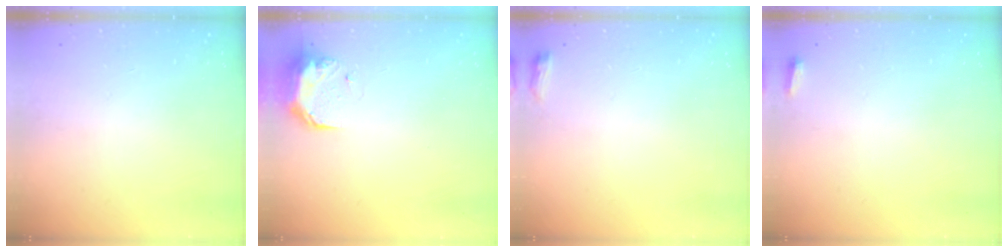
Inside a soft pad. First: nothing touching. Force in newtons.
{"total": 9.3, "press": 9.1, "slide": 1.9}
{"total": 4.7, "press": 4.6, "slide": 0.8}
{"total": 2.7, "press": 2.6, "slide": 0.9}